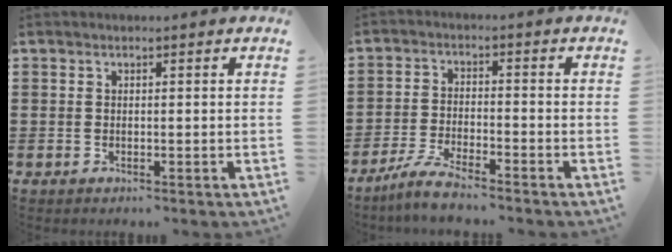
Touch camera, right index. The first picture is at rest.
{"total": 4.8, "force": [-4.4, -0.1, 1.9], "torque": [-0.046, -0.008, -0.087]}